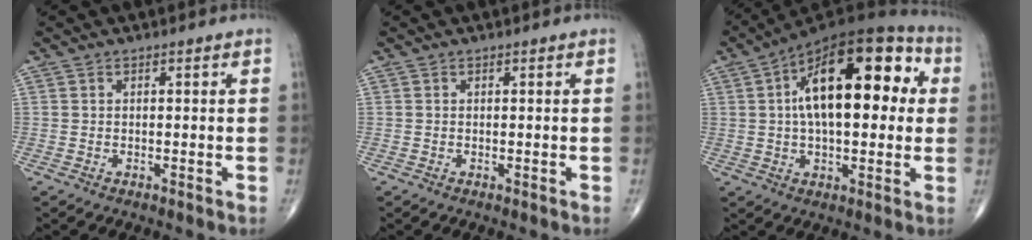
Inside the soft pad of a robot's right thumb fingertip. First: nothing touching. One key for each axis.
{"total": 0.0}
{"total": 22.9, "fx": 4.4, "fy": 10.9, "fz": 19.7, "tx": -0.290, "ty": 0.027, "tz": 0.056}